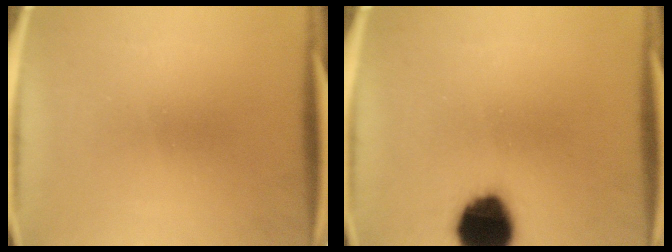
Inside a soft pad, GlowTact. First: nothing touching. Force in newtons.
{"total": 15.0}